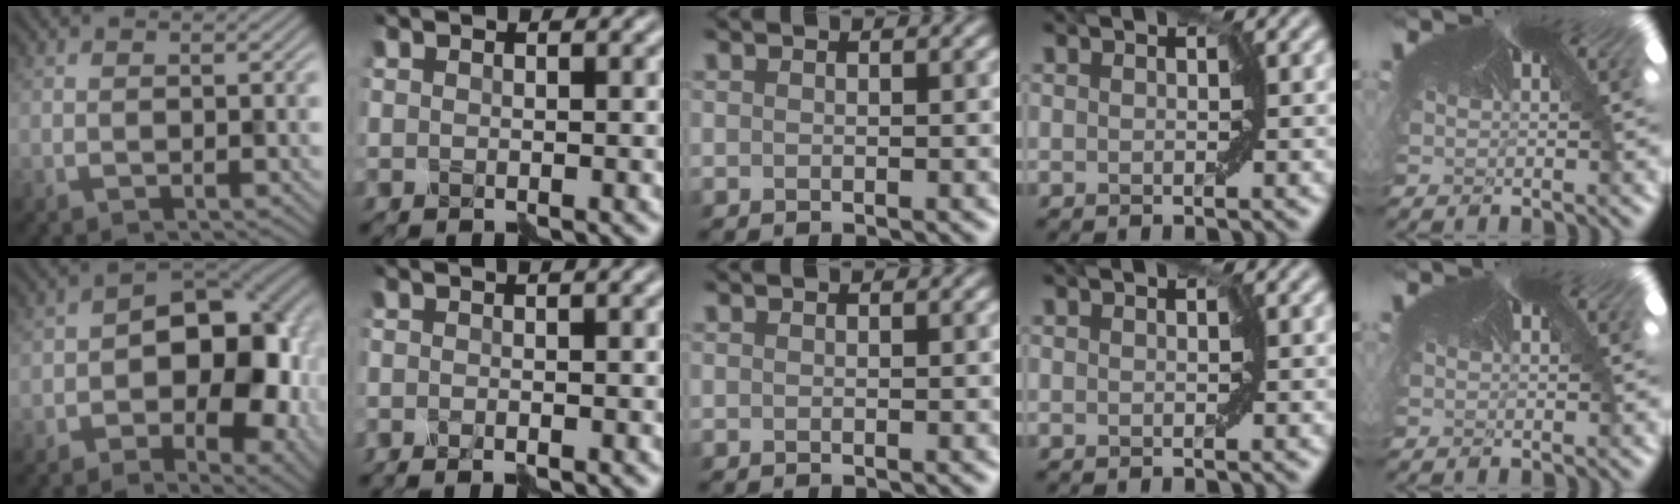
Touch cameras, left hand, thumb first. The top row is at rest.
{"thumb": {"total": 13.3, "force": [-1.0, 8.5, 10.2], "torque": [-0.118, 0.005, -0.019]}, "index": {"total": 2.3, "force": [-1.0, 0.6, 2.0], "torque": [-0.012, 0.002, -0.022]}}